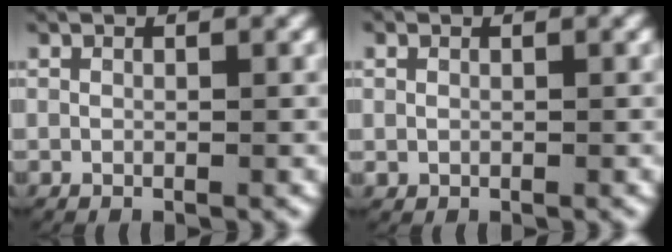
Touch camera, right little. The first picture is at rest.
{"total": 1.0, "force": [0.1, 1.0, 0.3], "torque": [-0.008, -0.005, 0.007]}